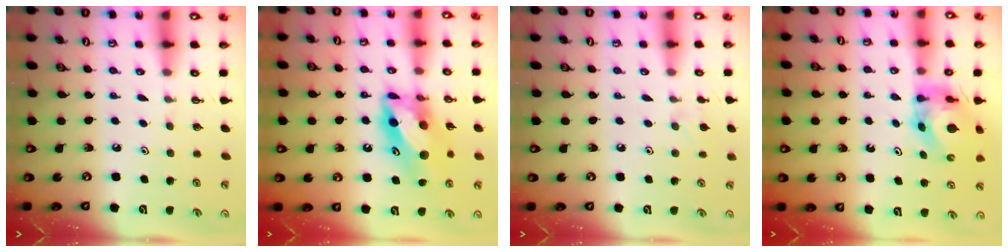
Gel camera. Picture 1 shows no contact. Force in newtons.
{"total": 17.3, "press": 17.3, "slide": 0.6}
{"total": 5.3, "press": 5.2, "slide": 0.9}
{"total": 9.6, "press": 9.6, "slide": 0.7}